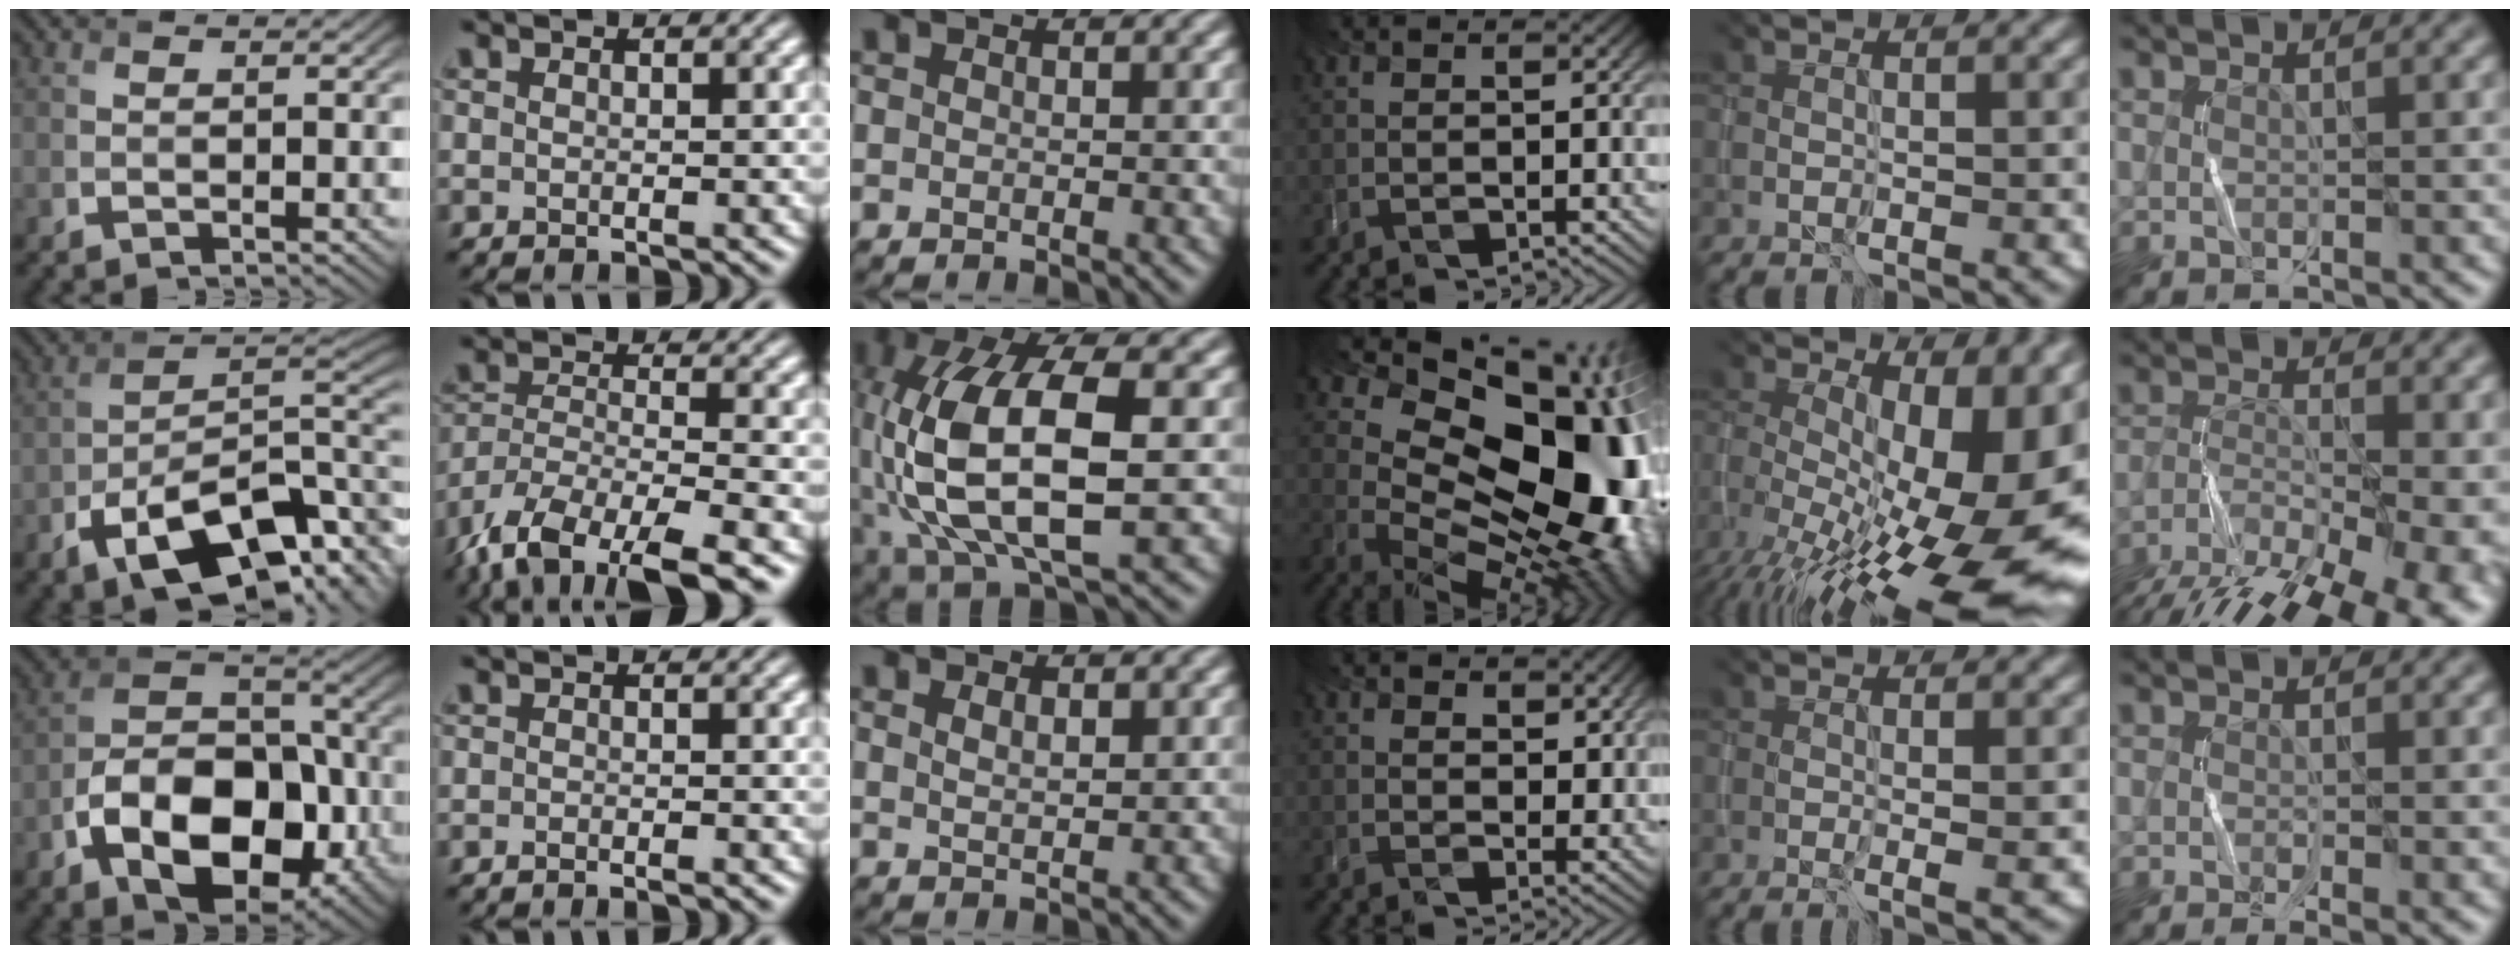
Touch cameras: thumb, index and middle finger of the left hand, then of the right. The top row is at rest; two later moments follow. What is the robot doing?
{"motion": "wrap", "object": "string"}